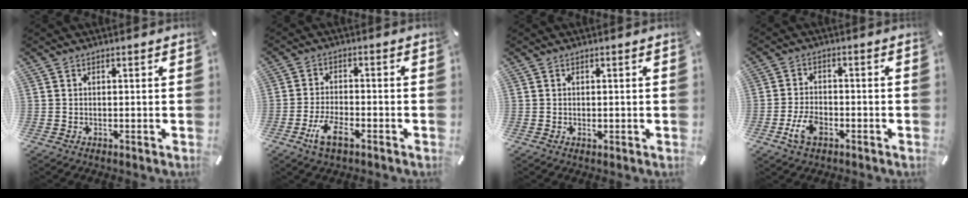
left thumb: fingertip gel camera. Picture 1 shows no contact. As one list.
[{"total": 6.8, "force": [-3.7, 3.0, 4.9], "torque": [-0.107, 0.008, -0.070]}, {"total": 0.9, "force": [-0.1, 0.6, 0.7], "torque": [-0.012, 0.000, -0.003]}, {"total": 6.5, "force": [-2.8, 3.9, 4.4], "torque": [-0.102, 0.008, -0.055]}]